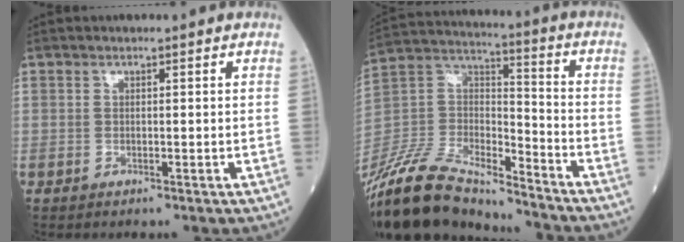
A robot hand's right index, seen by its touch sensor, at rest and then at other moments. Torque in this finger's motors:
{"motor_torque": [-1.14, -0.78, -1.05, -0.21]}